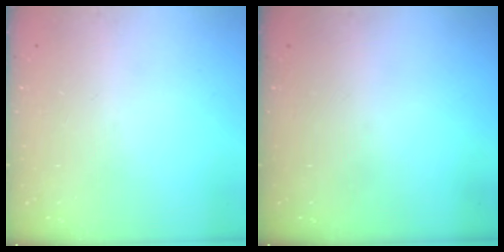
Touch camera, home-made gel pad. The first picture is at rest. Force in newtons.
{"total": 0.0}